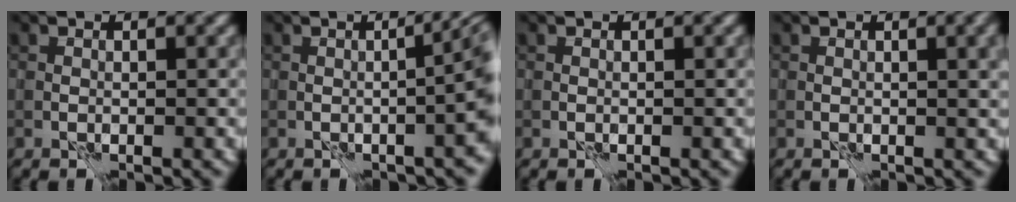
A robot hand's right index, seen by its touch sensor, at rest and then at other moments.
{"total": 7.6, "force": [-0.5, 2.8, 7.1], "torque": [-0.046, 0.016, -0.013]}
{"total": 0.0}
{"total": 2.8, "force": [0.8, 0.9, 2.5], "torque": [-0.030, 0.005, 0.010]}